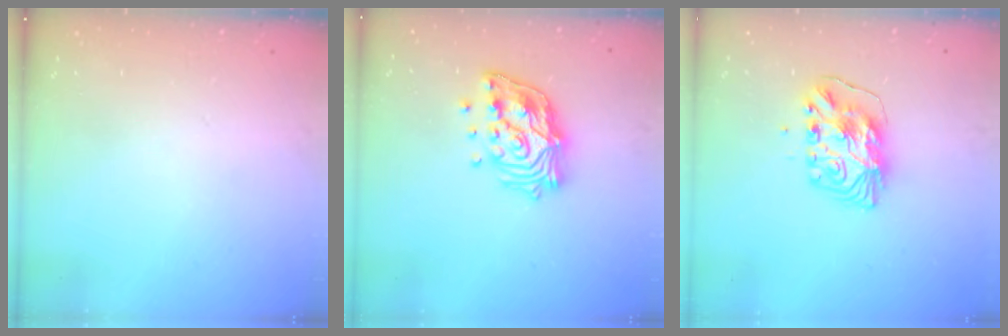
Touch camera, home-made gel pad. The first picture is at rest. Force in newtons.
{"total": 15.1, "press": 15.1, "slide": 1.2}
{"total": 9.4, "press": 9.4, "slide": 0.8}